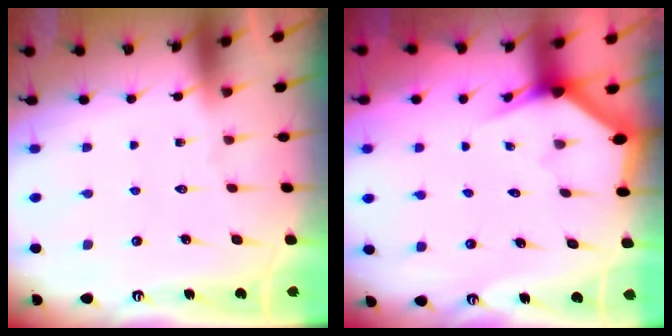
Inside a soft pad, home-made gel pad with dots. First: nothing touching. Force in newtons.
{"total": 2.6, "press": 2.6, "slide": 0.0}